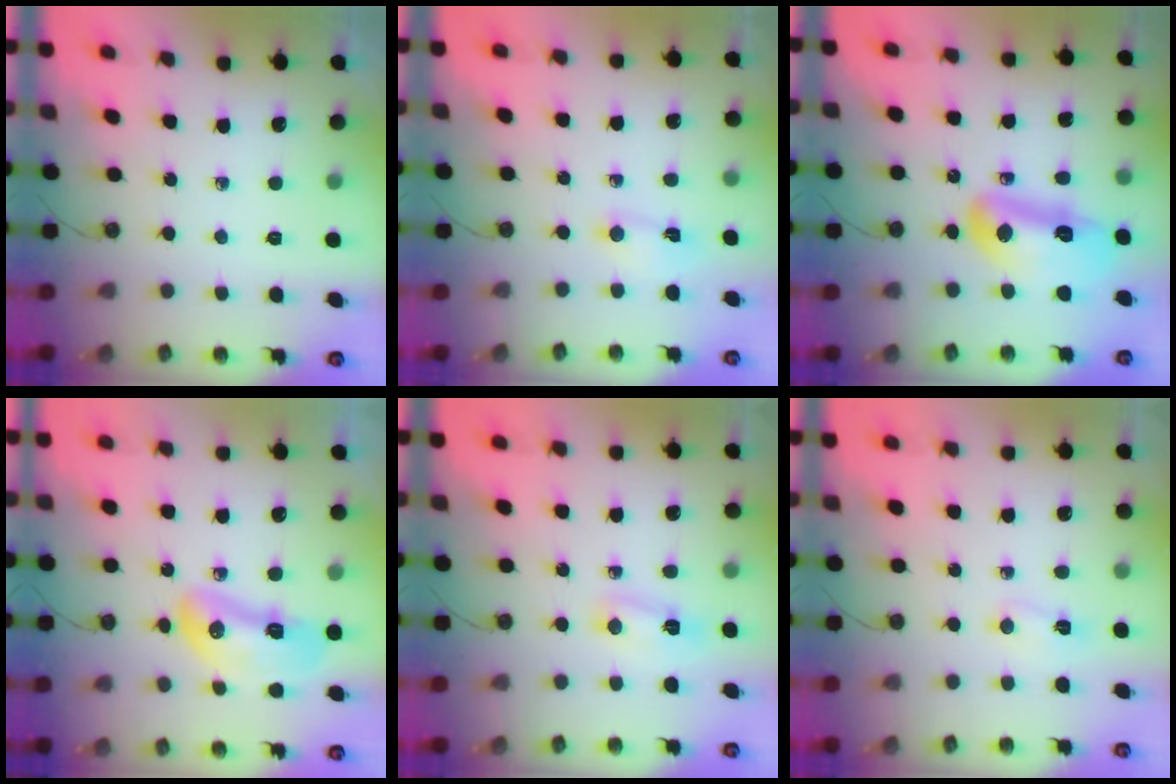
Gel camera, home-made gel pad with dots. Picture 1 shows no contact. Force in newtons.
{"total": 2.2, "press": 2.1, "slide": 0.3}
{"total": 13.3, "press": 13.2, "slide": 1.6}
{"total": 11.8, "press": 11.7, "slide": 1.2}
{"total": 3.2, "press": 2.7, "slide": 1.6}
{"total": 3.1, "press": 3.0, "slide": 0.8}